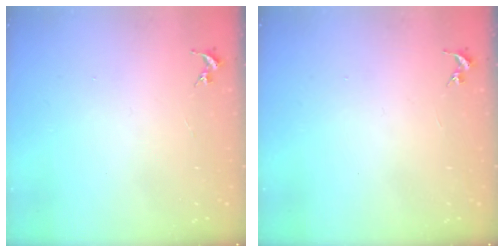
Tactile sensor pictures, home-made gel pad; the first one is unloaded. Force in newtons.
{"total": 0.0}